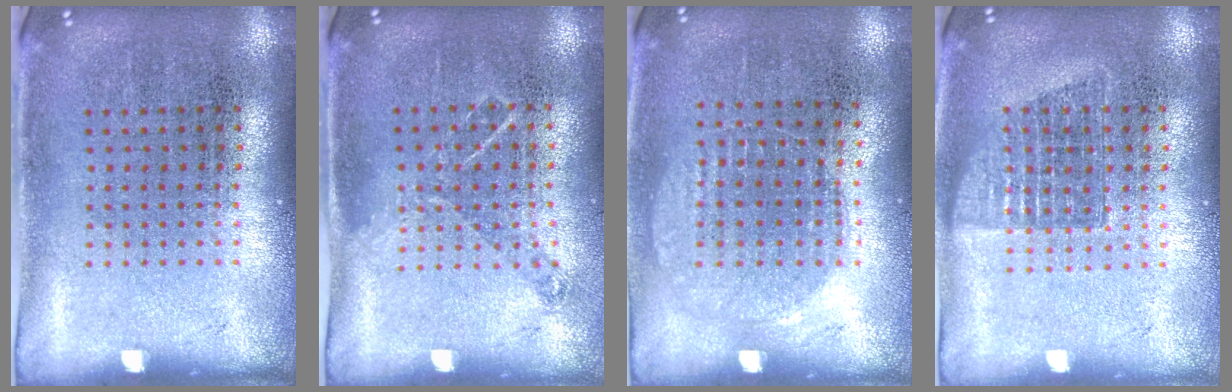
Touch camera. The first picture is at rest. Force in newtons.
{"total": 0.9, "press": 0.8, "slide": 0.3}
{"total": 0.9, "press": 0.8, "slide": 0.3}
{"total": 1.2, "press": 1.0, "slide": 0.6}